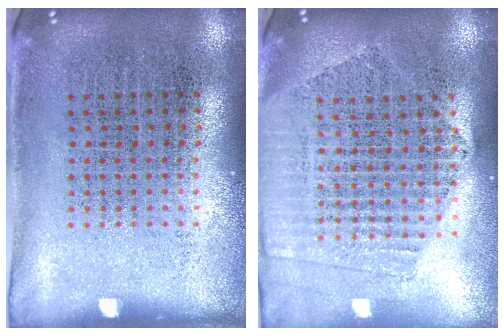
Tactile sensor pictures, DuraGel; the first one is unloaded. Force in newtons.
{"total": 2.1, "press": 1.9, "slide": 0.9}